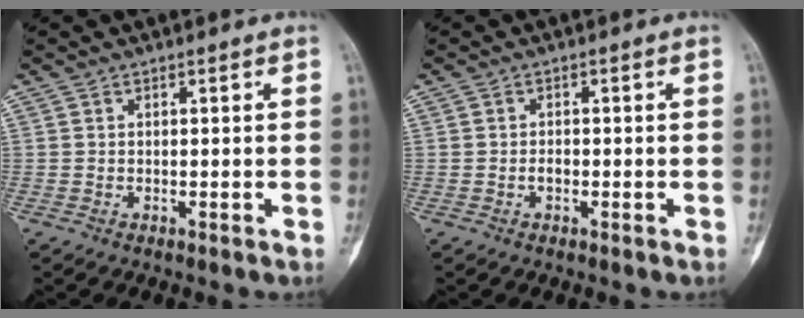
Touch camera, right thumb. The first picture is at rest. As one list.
[{"total": 1.1, "force": [-0.5, 0.7, 0.8], "torque": [-0.010, 0.003, -0.010]}]